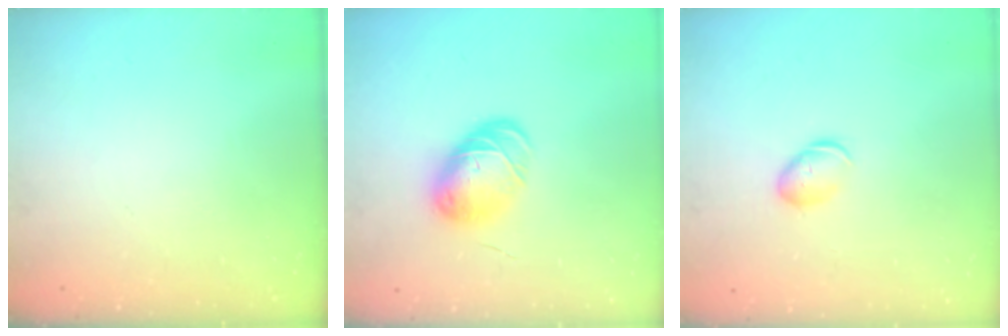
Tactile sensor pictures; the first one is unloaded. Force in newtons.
{"total": 9.7, "press": 9.7, "slide": 0.1}
{"total": 5.7, "press": 5.6, "slide": 0.6}